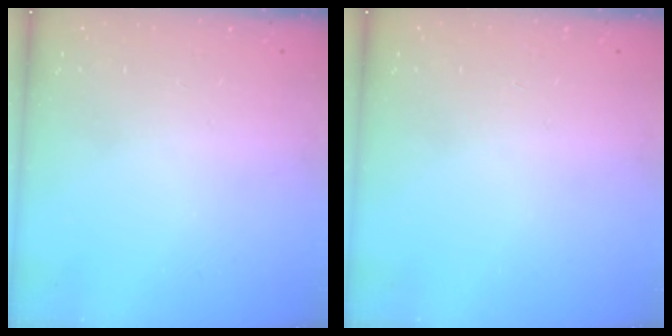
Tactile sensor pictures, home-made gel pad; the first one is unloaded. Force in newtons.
{"total": 0.0}